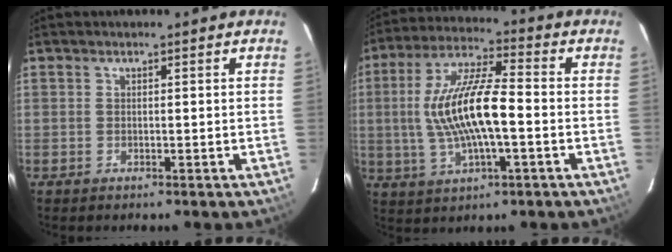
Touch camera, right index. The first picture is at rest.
{"total": 14.6, "force": [-1.4, 4.0, 14.0], "torque": [-0.276, 0.008, -0.025]}